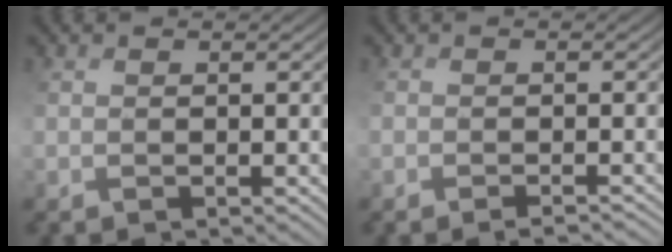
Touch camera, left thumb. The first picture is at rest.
{"total": 2.1, "force": [-1.7, 0.6, 1.0], "torque": [-0.014, 0.000, -0.021]}